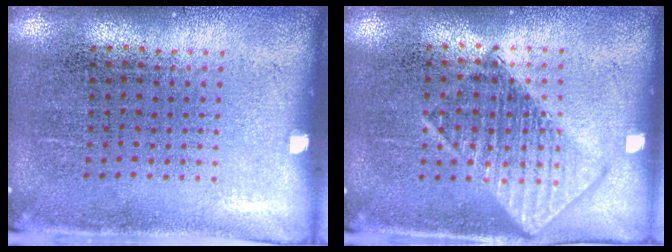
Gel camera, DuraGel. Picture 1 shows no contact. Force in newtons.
{"total": 1.4, "press": 1.4, "slide": 0.2}